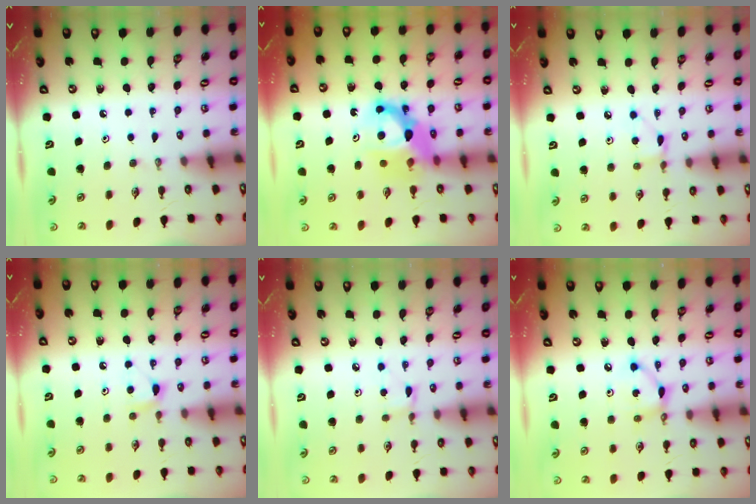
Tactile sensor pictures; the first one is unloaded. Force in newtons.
{"total": 11.5, "press": 11.4, "slide": 1.3}
{"total": 3.2, "press": 3.1, "slide": 0.4}
{"total": 4.7, "press": 4.7, "slide": 0.6}
{"total": 1.7, "press": 1.7, "slide": 0.1}
{"total": 6.5, "press": 6.5, "slide": 0.2}